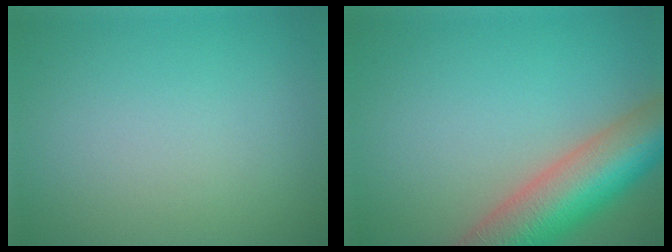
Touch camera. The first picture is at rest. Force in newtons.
{"total": 10.1, "press": 10.1, "slide": 0.7}